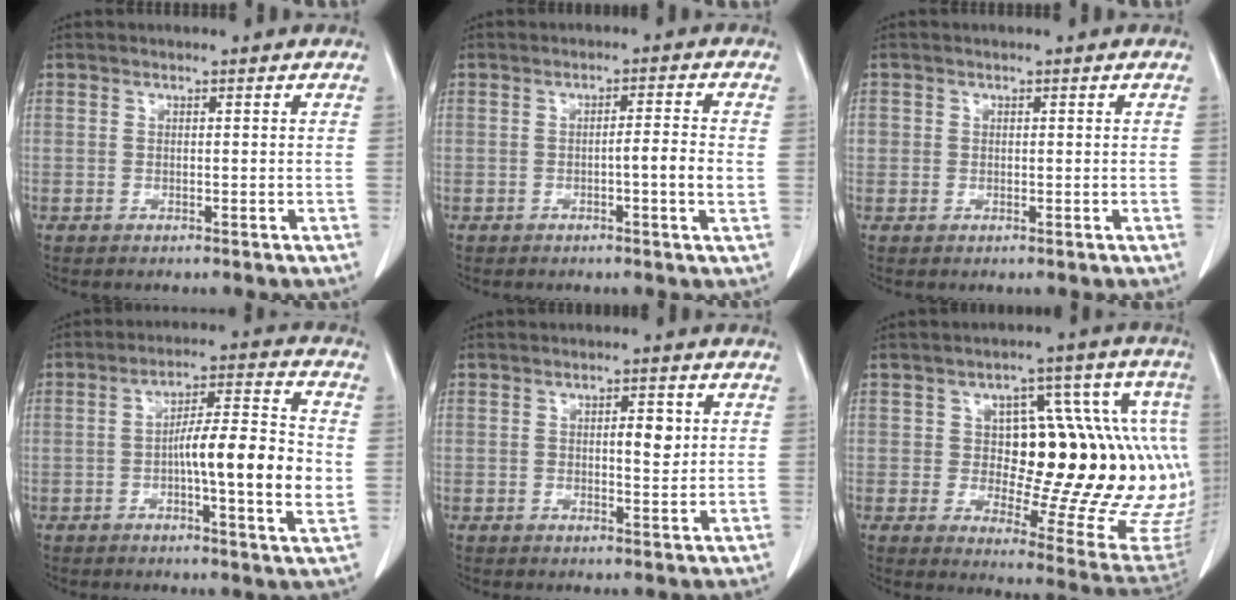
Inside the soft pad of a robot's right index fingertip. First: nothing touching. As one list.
[{"total": 3.9, "force": [-0.7, -0.2, 3.9], "torque": [-0.058, 0.000, -0.011]}, {"total": 1.2, "force": [0.1, 1.2, 0.2], "torque": [0.006, 0.004, 0.001]}, {"total": 12.9, "force": [-1.4, 1.3, 12.8], "torque": [-0.197, 0.006, -0.027]}, {"total": 3.6, "force": [0.7, 1.3, 3.3], "torque": [-0.047, -0.001, 0.009]}, {"total": 23.9, "force": [1.8, 7.7, 22.5], "torque": [-0.217, 0.036, 0.044]}]